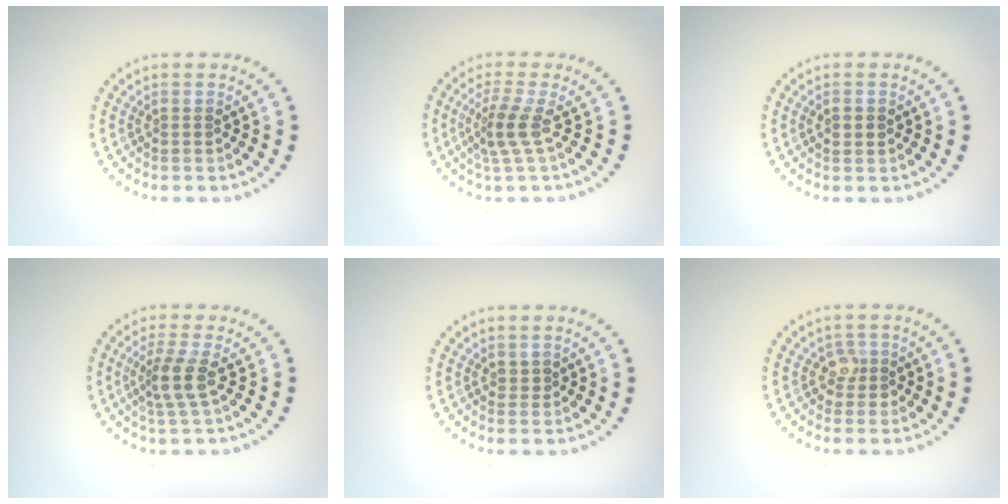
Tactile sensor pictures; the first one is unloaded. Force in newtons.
{"total": 2.5, "press": 1.8, "slide": 1.8}
{"total": 1.7, "press": 1.7, "slide": 0.1}
{"total": 2.7, "press": 2.1, "slide": 1.6}
{"total": 0.6, "press": 0.3, "slide": 0.6}
{"total": 1.7, "press": 1.4, "slide": 0.9}